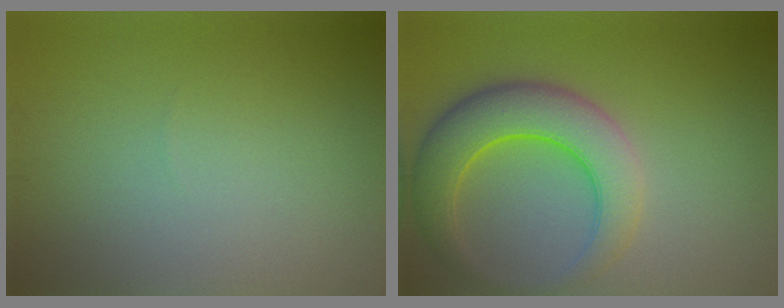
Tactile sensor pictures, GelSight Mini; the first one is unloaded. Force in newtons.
{"total": 6.9, "press": 6.9, "slide": 0.4}